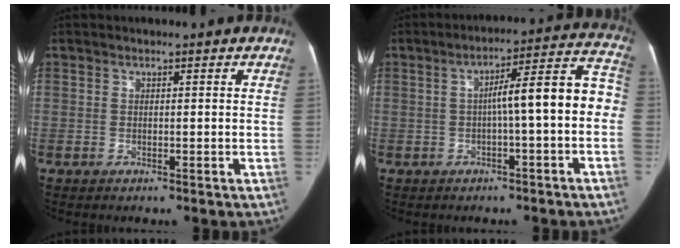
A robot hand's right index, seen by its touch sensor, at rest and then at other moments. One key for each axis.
{"total": 10.1, "fx": -1.0, "fy": 1.0, "fz": 10.0, "tx": -0.129, "ty": 0.046, "tz": -0.018}